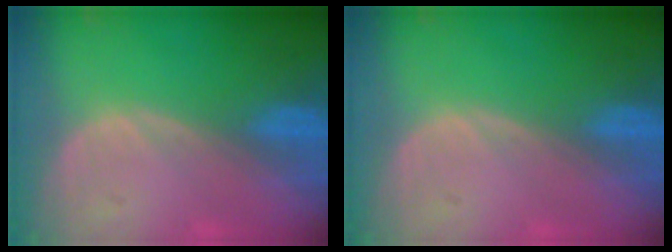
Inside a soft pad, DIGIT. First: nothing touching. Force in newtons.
{"total": 0.0}